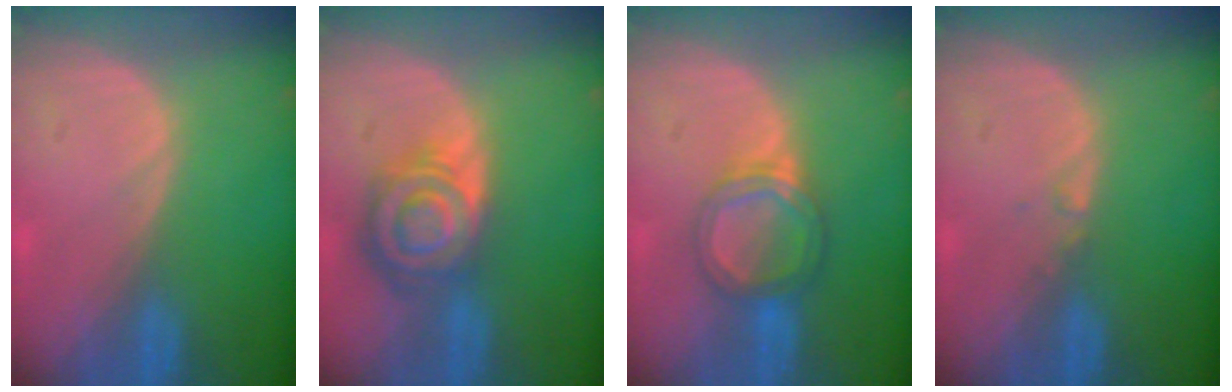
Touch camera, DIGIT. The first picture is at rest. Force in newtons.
{"total": 8.6, "press": 7.4, "slide": 4.4}
{"total": 5.3, "press": 5.0, "slide": 1.7}
{"total": 0.6, "press": 0.6, "slide": 0.2}